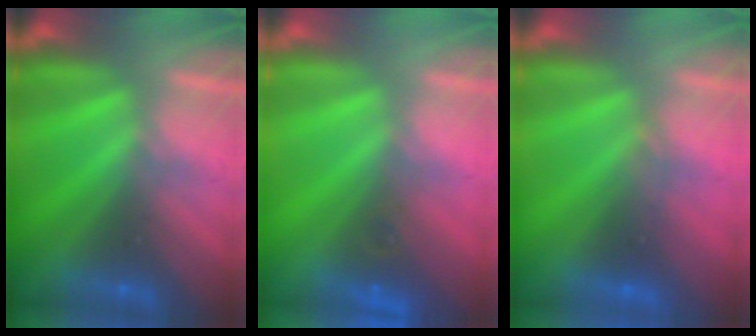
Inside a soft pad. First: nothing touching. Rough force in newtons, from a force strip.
{"total": 4.7}
{"total": 1.7}